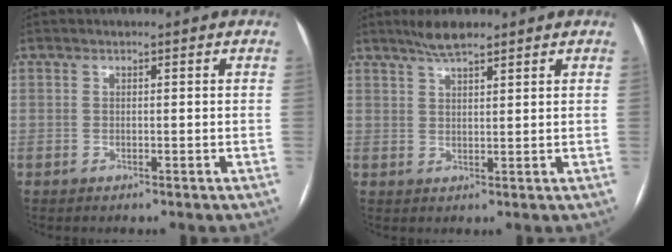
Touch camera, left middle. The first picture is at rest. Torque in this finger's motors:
{"motor_torque": [0.12, -0.13, 0.04, 0.01]}